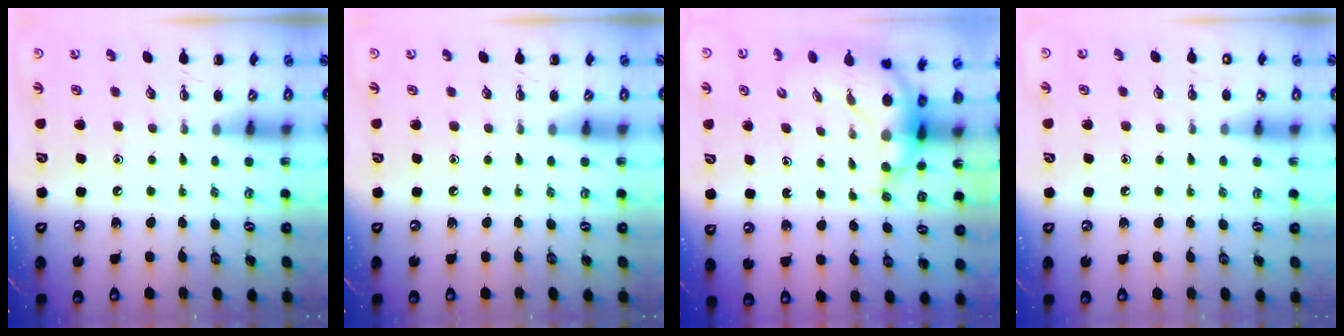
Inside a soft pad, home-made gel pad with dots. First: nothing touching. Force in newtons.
{"total": 0.0}
{"total": 7.0, "press": 6.9, "slide": 1.3}
{"total": 2.3, "press": 2.2, "slide": 0.7}